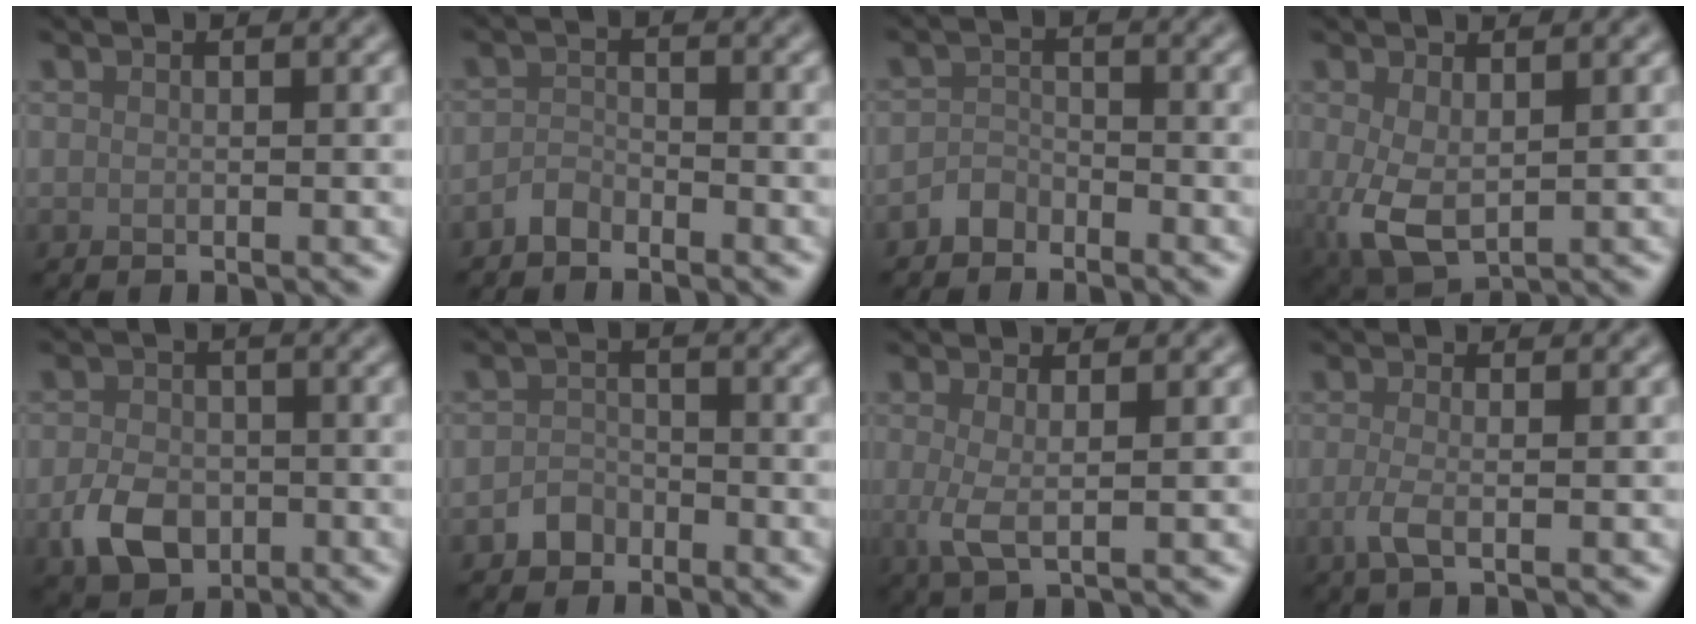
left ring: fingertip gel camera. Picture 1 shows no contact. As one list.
[{"total": 1.5, "force": [-1.3, 0.6, 0.3], "torque": [-0.004, 0.005, -0.029]}, {"total": 1.6, "force": [-1.3, 0.9, 0.1], "torque": [0.001, 0.010, -0.028]}, {"total": 4.0, "force": [0.0, 2.1, 3.4], "torque": [-0.081, -0.010, 0.005]}, {"total": 4.4, "force": [-1.6, 3.2, 2.6], "torque": [-0.054, -0.007, -0.034]}, {"total": 1.9, "force": [-1.3, 1.3, 0.3], "torque": [0.003, 0.007, -0.027]}, {"total": 2.4, "force": [0.2, 0.6, 2.3], "torque": [-0.043, -0.003, 0.002]}, {"total": 2.2, "force": [-0.5, 0.7, 2.0], "torque": [-0.043, -0.005, -0.016]}]